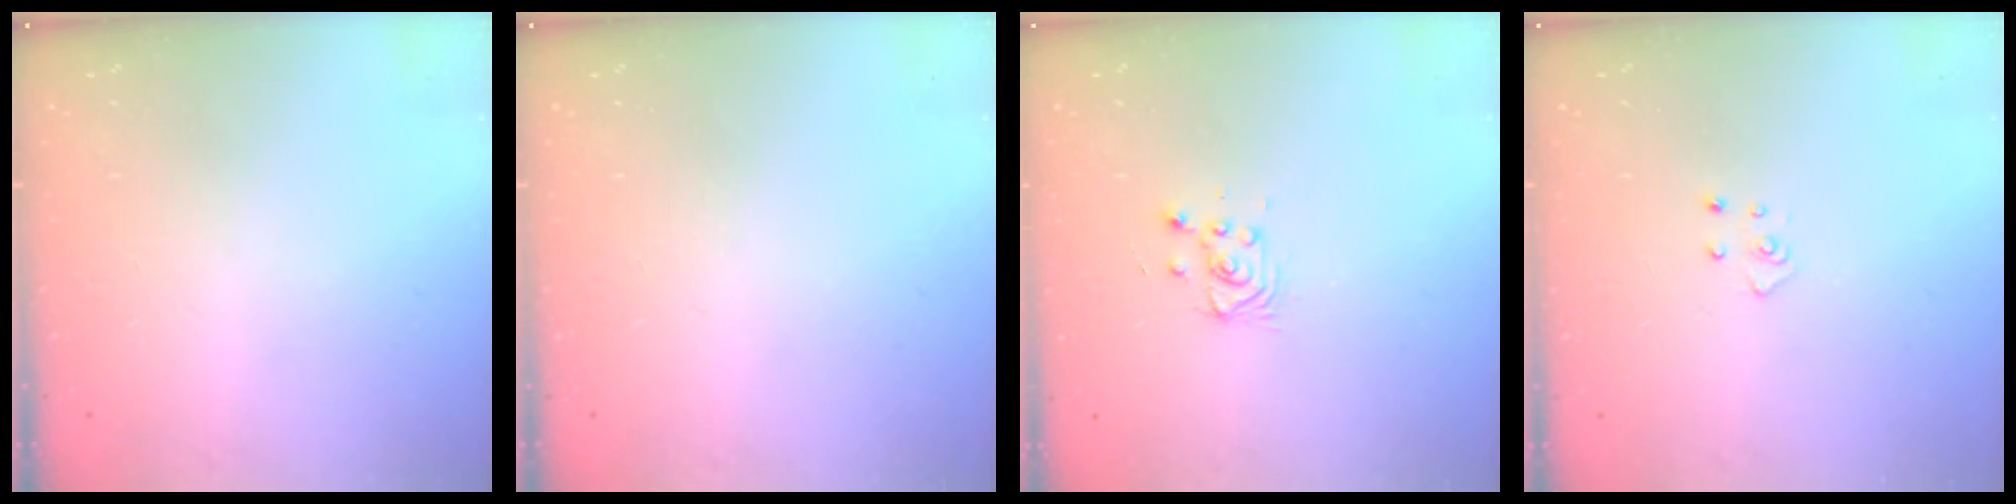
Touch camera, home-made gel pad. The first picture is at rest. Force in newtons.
{"total": 0.0}
{"total": 3.0, "press": 3.0, "slide": 0.2}
{"total": 3.4, "press": 3.4, "slide": 0.3}